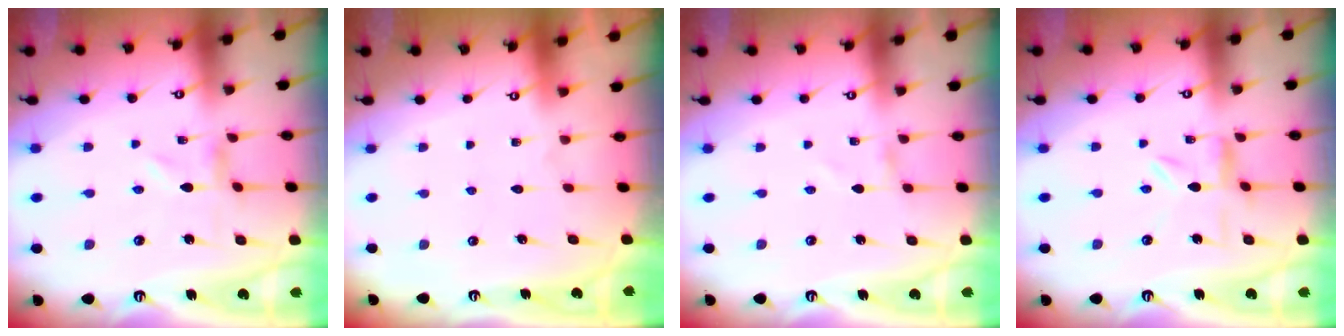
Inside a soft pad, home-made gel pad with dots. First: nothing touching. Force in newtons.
{"total": 1.6, "press": 1.6, "slide": 0.1}
{"total": 0.0}
{"total": 3.1, "press": 3.1, "slide": 0.3}